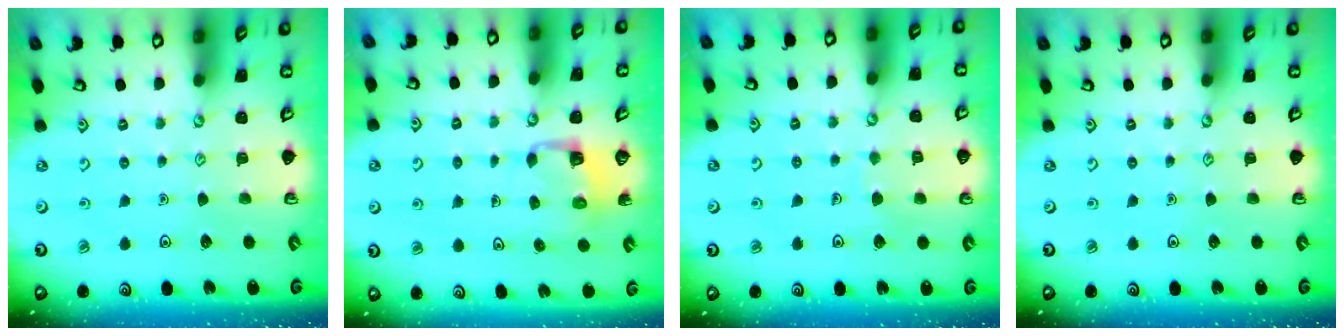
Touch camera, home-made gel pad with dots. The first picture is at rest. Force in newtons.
{"total": 3.5, "press": 3.5, "slide": 0.2}
{"total": 3.9, "press": 3.9, "slide": 0.2}
{"total": 0.0}